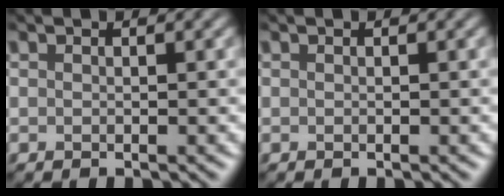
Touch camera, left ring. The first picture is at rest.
{"total": 0.0}